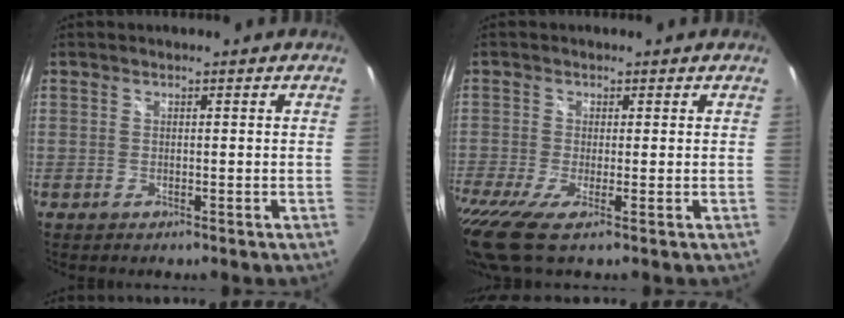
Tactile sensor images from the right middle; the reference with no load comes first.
{"total": 8.0, "force": [-3.8, 0.7, 7.0], "torque": [-0.160, -0.035, -0.074]}